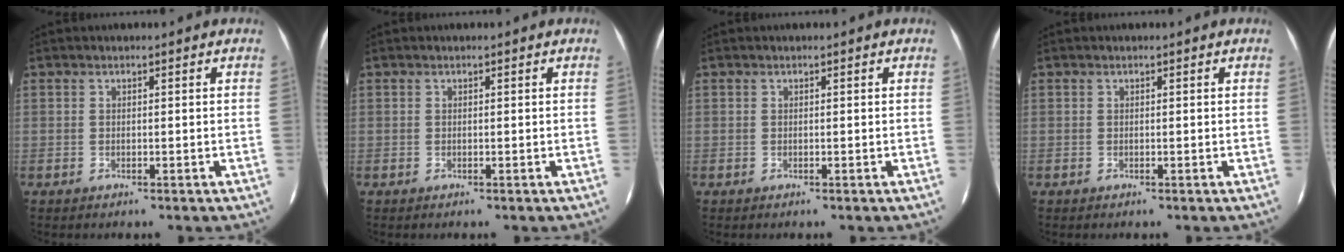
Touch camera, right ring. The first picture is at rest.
{"total": 0.0}
{"total": 0.0}
{"total": 0.0}